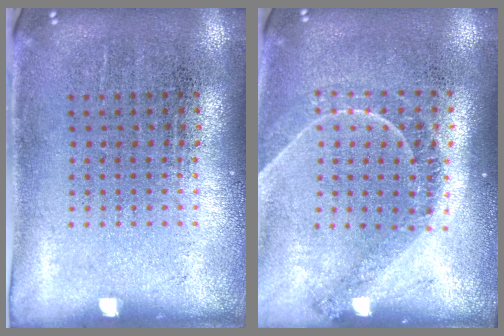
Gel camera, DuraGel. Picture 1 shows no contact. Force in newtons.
{"total": 1.2, "press": 1.2, "slide": 0.3}